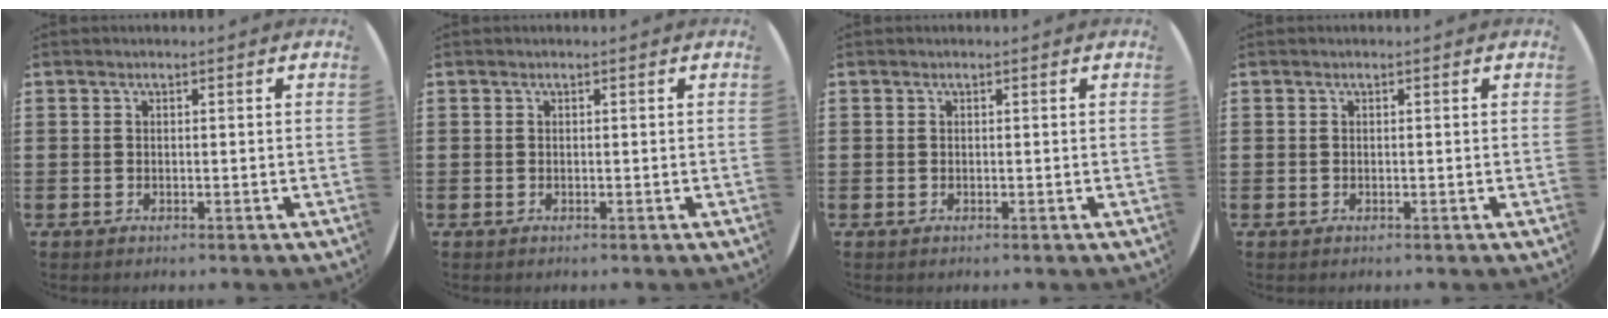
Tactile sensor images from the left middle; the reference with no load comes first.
{"total": 0.0}
{"total": 0.0}
{"total": 0.0}